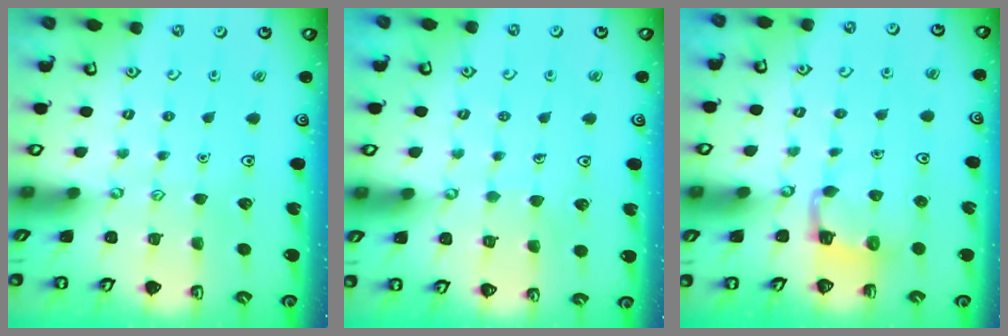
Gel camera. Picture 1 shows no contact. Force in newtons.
{"total": 5.3, "press": 5.3, "slide": 0.4}
{"total": 2.7, "press": 2.7, "slide": 0.4}